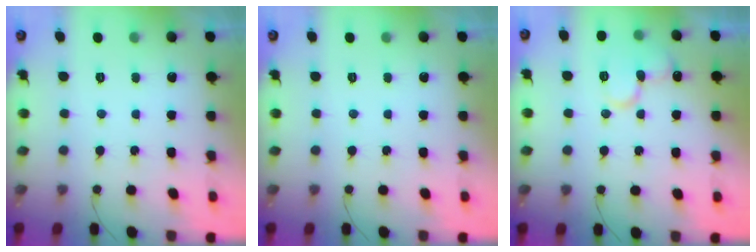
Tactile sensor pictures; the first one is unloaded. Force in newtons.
{"total": 0.0}
{"total": 12.1, "press": 11.9, "slide": 1.6}